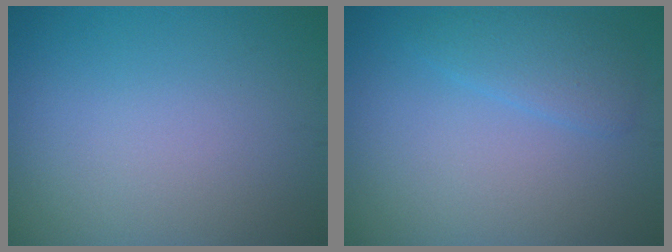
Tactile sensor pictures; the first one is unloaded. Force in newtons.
{"total": 2.3, "press": 2.3, "slide": 0.0}